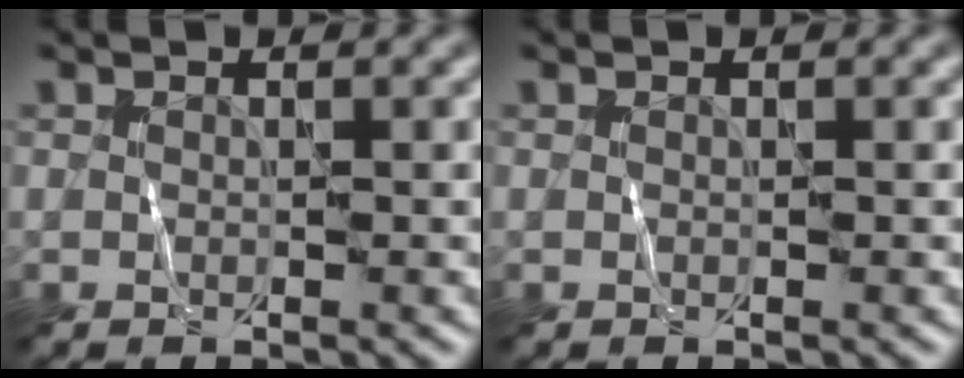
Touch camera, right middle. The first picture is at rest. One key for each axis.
{"total": 0.0}